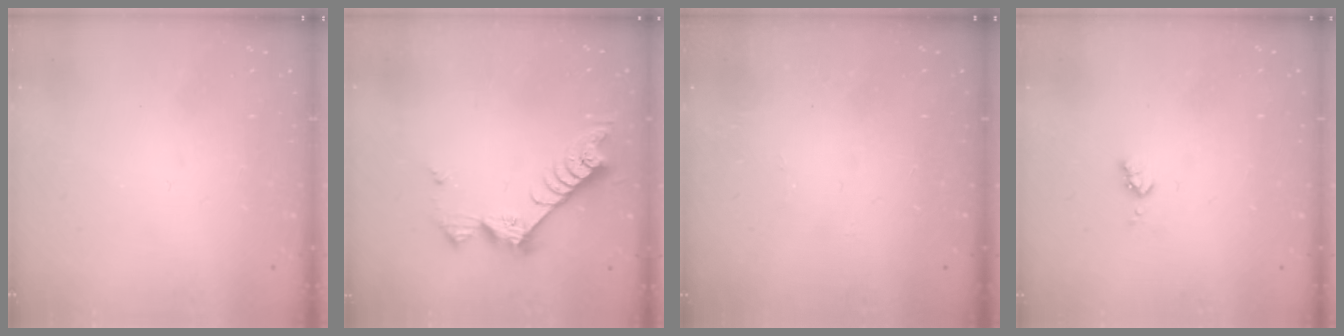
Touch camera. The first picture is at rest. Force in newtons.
{"total": 8.4, "press": 8.3, "slide": 0.4}
{"total": 2.0, "press": 1.9, "slide": 0.8}
{"total": 3.0, "press": 3.0, "slide": 0.4}